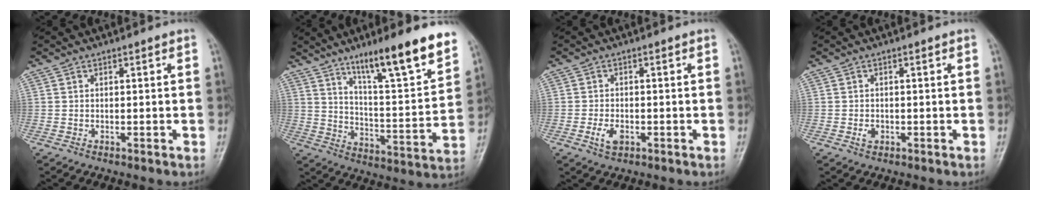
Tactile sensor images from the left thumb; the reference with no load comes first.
{"total": 18.0, "force": [12.2, 2.8, 12.9], "torque": [-0.170, -0.068, 0.196]}
{"total": 3.2, "force": [-1.2, 1.9, 2.2], "torque": [-0.044, 0.002, -0.021]}
{"total": 1.5, "force": [-0.5, 1.1, 0.8], "torque": [-0.013, 0.001, -0.008]}